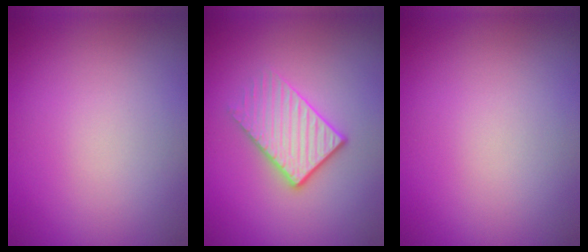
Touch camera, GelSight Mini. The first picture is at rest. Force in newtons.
{"total": 2.9, "press": 2.6, "slide": 1.2}
{"total": 0.0}